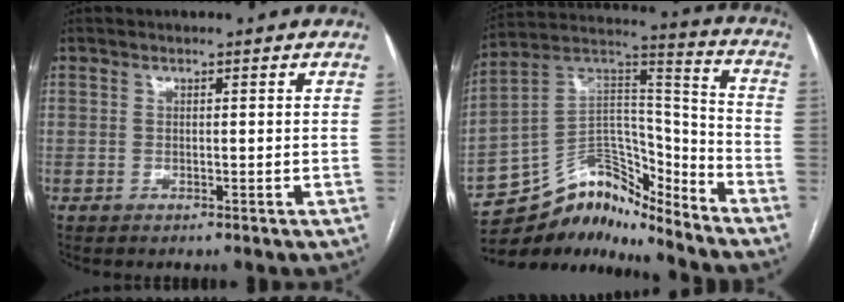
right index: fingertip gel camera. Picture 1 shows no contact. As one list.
[{"total": 13.4, "force": [-12.2, 4.8, 2.5], "torque": [-0.032, 0.094, -0.220]}]